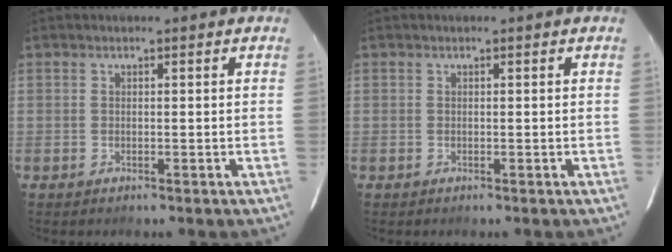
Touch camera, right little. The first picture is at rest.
{"total": 0.0}